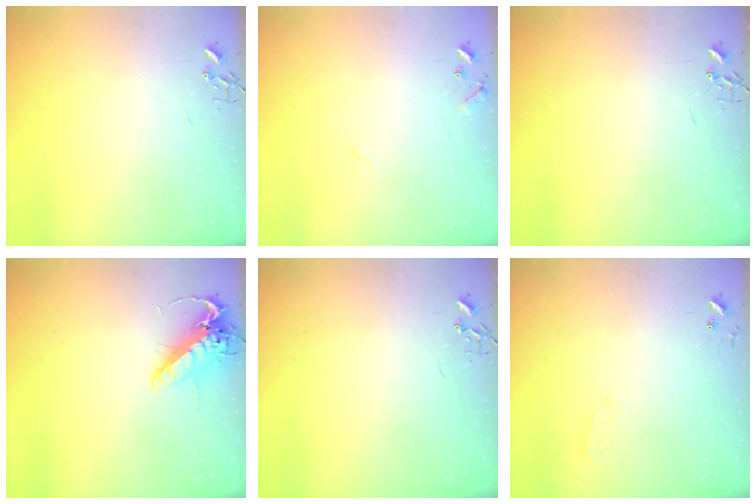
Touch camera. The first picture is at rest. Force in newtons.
{"total": 6.1, "press": 6.1, "slide": 0.5}
{"total": 0.0}
{"total": 13.5, "press": 13.2, "slide": 2.7}
{"total": 0.0}
{"total": 5.1, "press": 5.0, "slide": 0.6}